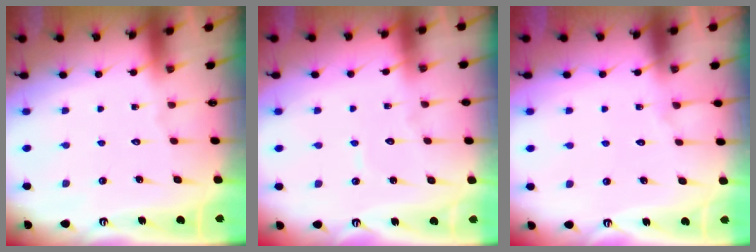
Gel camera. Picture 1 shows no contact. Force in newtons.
{"total": 3.8, "press": 3.8, "slide": 0.4}
{"total": 2.9, "press": 2.9, "slide": 0.3}